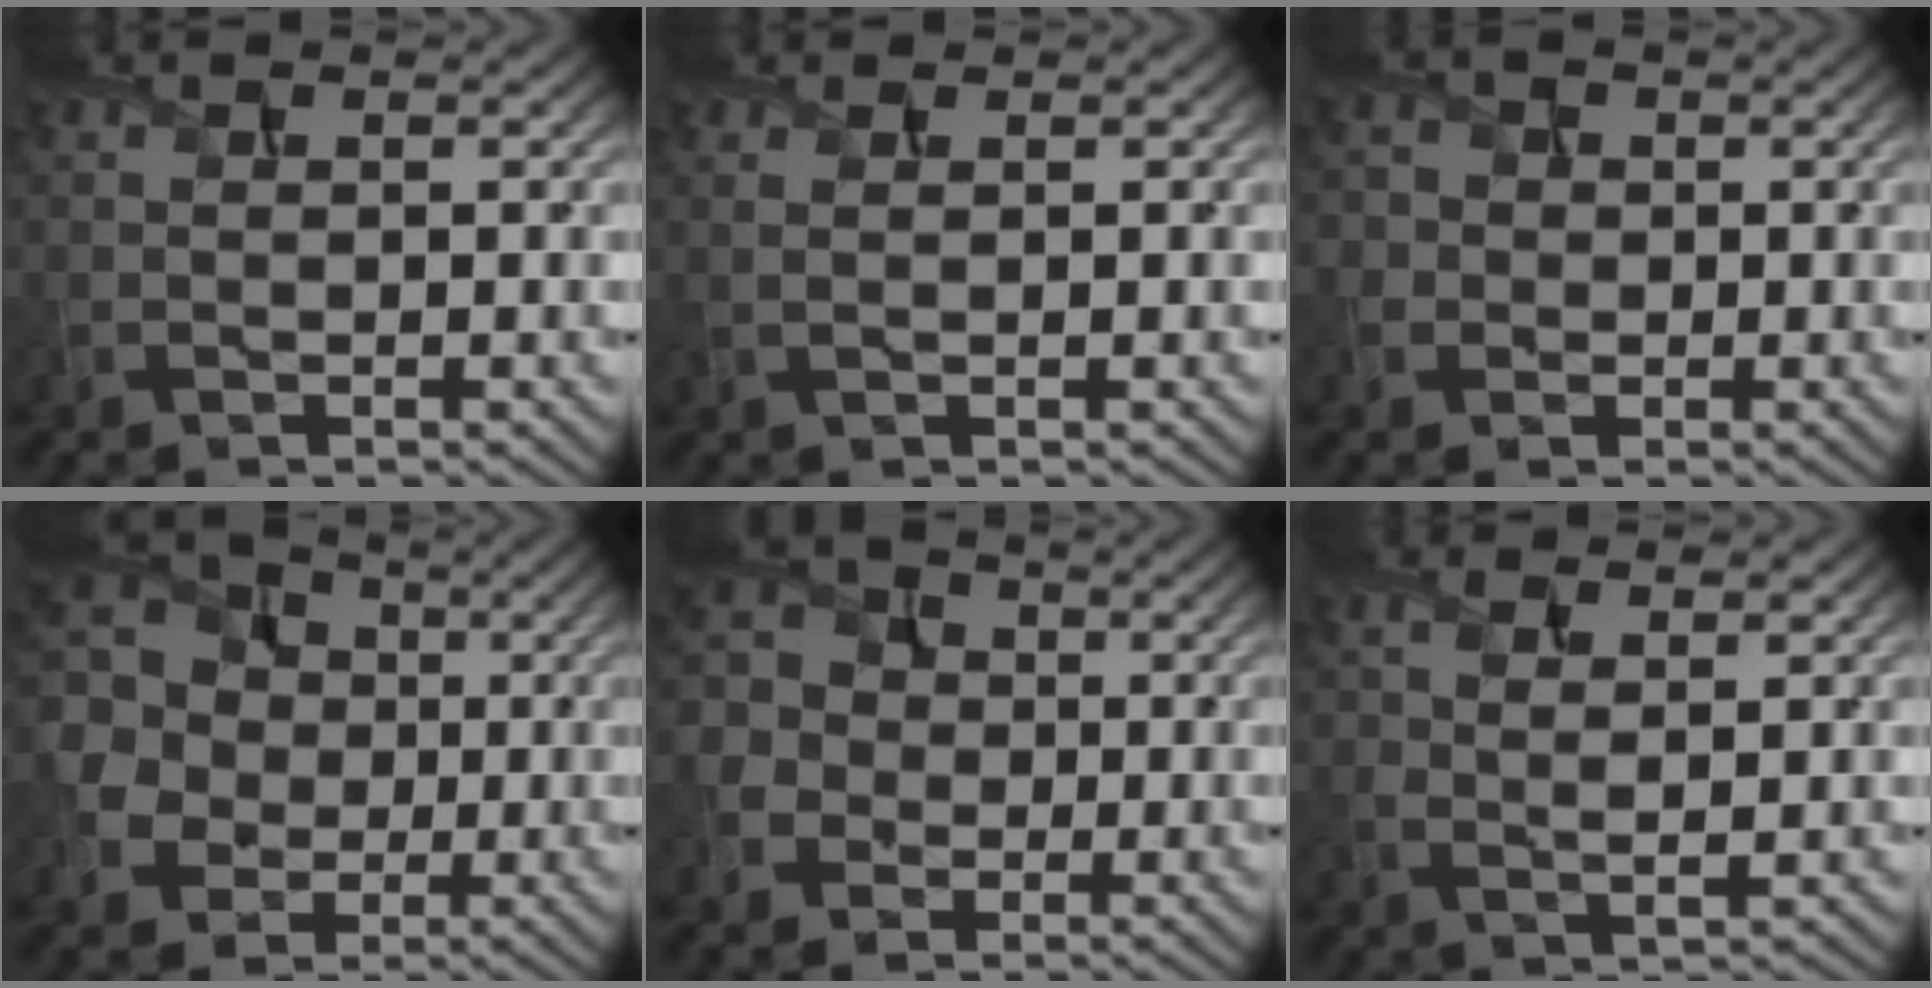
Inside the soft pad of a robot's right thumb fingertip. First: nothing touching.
{"total": 1.0, "force": [0.4, 0.1, 0.8], "torque": [-0.021, 0.003, 0.005]}
{"total": 2.9, "force": [0.1, 2.9, 0.5], "torque": [-0.013, 0.006, -0.022]}
{"total": 14.8, "force": [1.7, 12.9, 7.1], "torque": [-0.232, 0.010, 0.006]}
{"total": 6.9, "force": [-0.9, 6.3, 2.7], "torque": [-0.090, 0.001, -0.039]}
{"total": 2.8, "force": [1.3, 0.8, 2.3], "torque": [-0.057, 0.000, 0.027]}